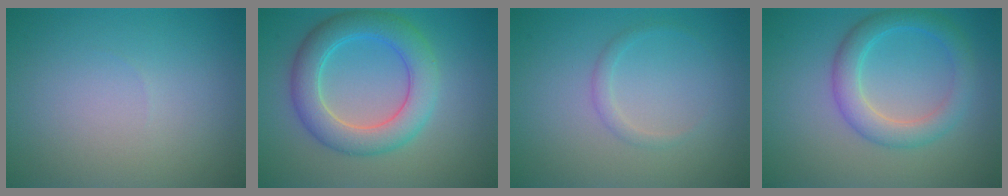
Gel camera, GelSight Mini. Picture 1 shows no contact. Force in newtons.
{"total": 5.8, "press": 5.8, "slide": 0.1}
{"total": 1.0, "press": 1.0, "slide": 0.1}
{"total": 3.8, "press": 3.8, "slide": 0.1}